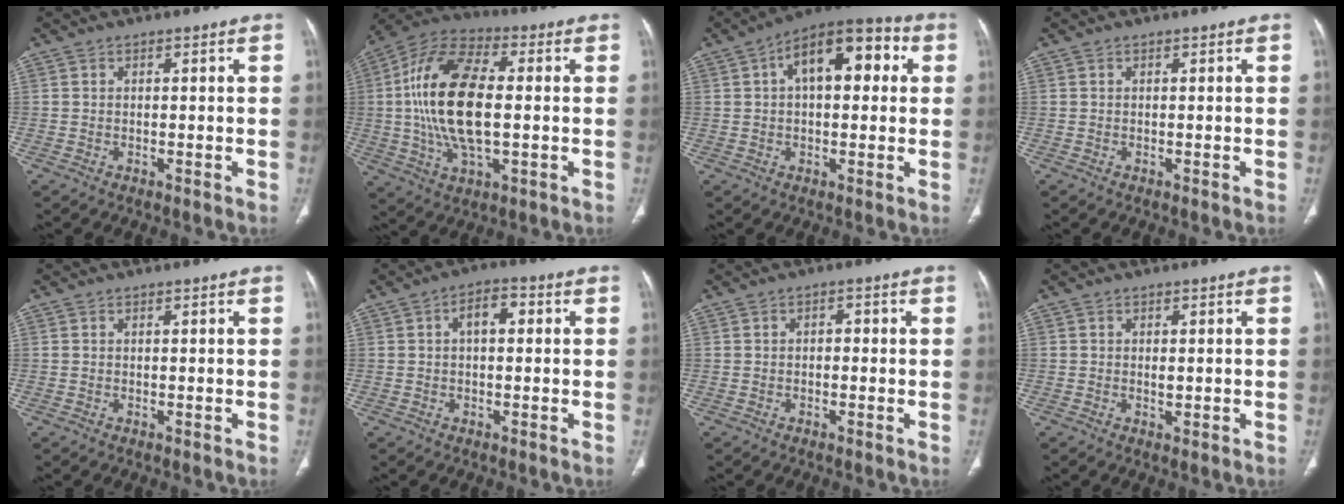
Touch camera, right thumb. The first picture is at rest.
{"total": 20.1, "force": [0.5, 9.4, 17.8], "torque": [-0.351, 0.014, 0.005]}
{"total": 14.8, "force": [3.8, 7.6, 12.1], "torque": [-0.154, 0.034, 0.050]}
{"total": 0.0}
{"total": 0.0}
{"total": 4.8, "force": [0.9, 2.6, 3.9], "torque": [-0.060, 0.017, 0.009]}
{"total": 1.6, "force": [-0.1, 1.1, 1.1], "torque": [-0.011, 0.009, -0.006]}
{"total": 1.2, "force": [0.0, 0.6, 1.0], "torque": [-0.017, -0.003, 0.002]}